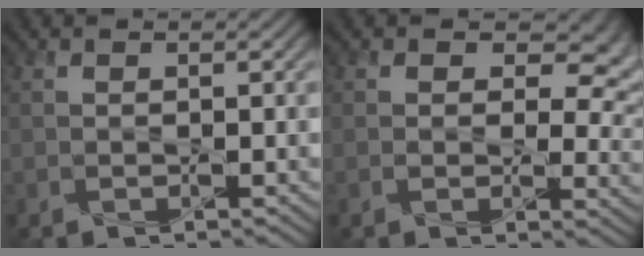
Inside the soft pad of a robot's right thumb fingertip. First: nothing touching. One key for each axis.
{"total": 7.2, "fx": 1.9, "fy": 4.8, "fz": 5.1, "tx": -0.066, "ty": -0.015, "tz": 0.024}